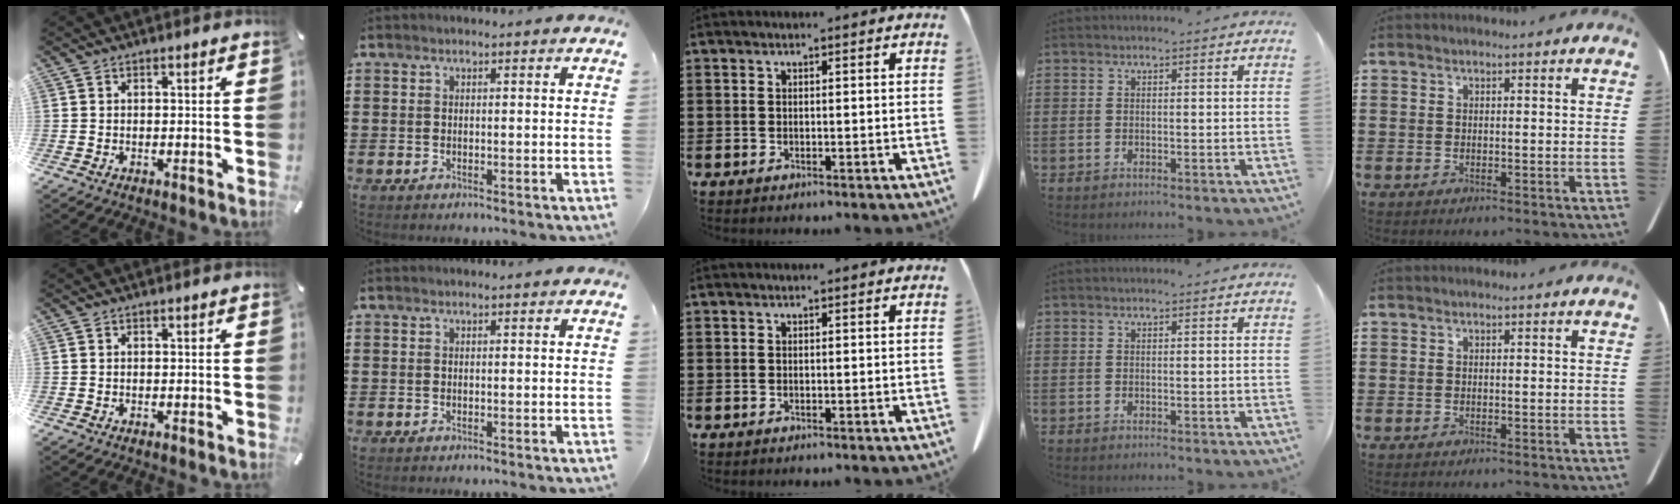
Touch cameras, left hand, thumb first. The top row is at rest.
{}